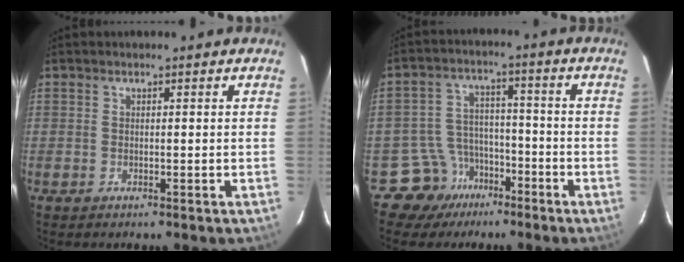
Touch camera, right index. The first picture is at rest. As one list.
[{"total": 8.1, "force": [-4.7, 6.5, 0.0], "torque": [0.003, 0.035, -0.068]}]